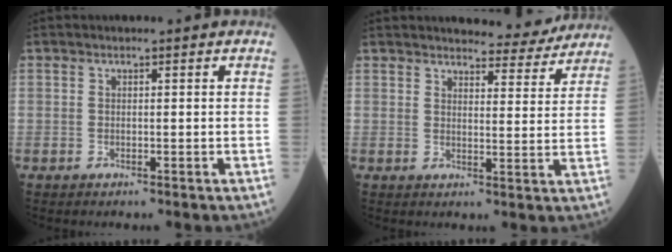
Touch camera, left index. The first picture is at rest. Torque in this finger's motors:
{"motor_torque": [0.99, -1.15, 0.35, 0.06]}